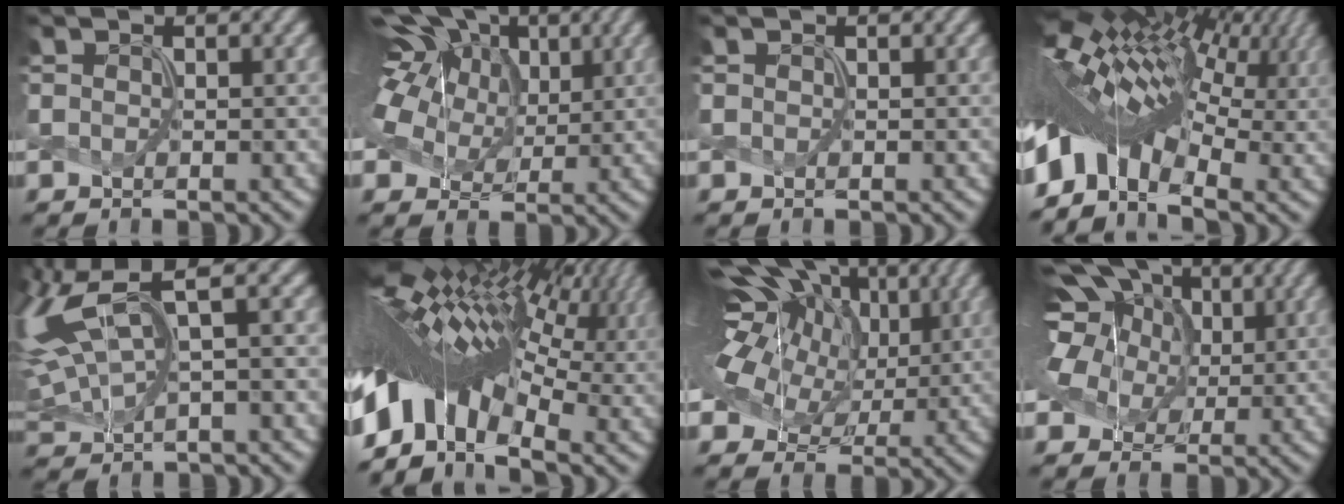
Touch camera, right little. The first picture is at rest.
{"total": 14.6, "force": [5.6, 9.6, 9.5], "torque": [-0.185, 0.042, 0.074]}
{"total": 0.0}
{"total": 14.1, "force": [1.4, 7.1, 12.1], "torque": [-0.236, 0.029, 0.024]}
{"total": 8.7, "force": [3.3, 3.2, 7.3], "torque": [-0.184, 0.017, 0.062]}
{"total": 14.8, "force": [0.2, 7.8, 12.5], "torque": [-0.241, 0.037, -0.007]}
{"total": 18.2, "force": [5.7, 11.6, 12.8], "torque": [-0.245, 0.046, 0.079]}
{"total": 13.4, "force": [5.2, 9.6, 7.8], "torque": [-0.170, 0.049, 0.066]}